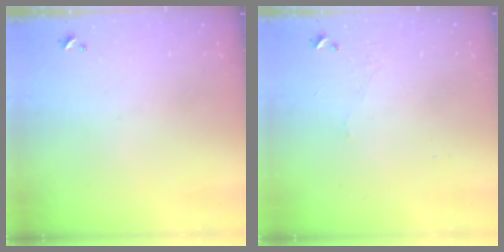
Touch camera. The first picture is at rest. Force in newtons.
{"total": 0.0}